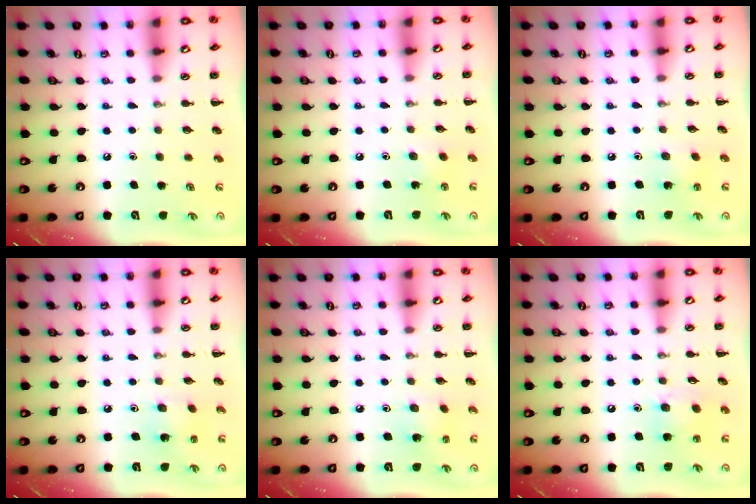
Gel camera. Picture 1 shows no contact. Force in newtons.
{"total": 3.2, "press": 3.1, "slide": 1.0}
{"total": 2.9, "press": 2.8, "slide": 0.9}
{"total": 1.4, "press": 1.3, "slide": 0.6}
{"total": 2.1, "press": 1.9, "slide": 0.7}
{"total": 9.6, "press": 9.4, "slide": 2.1}